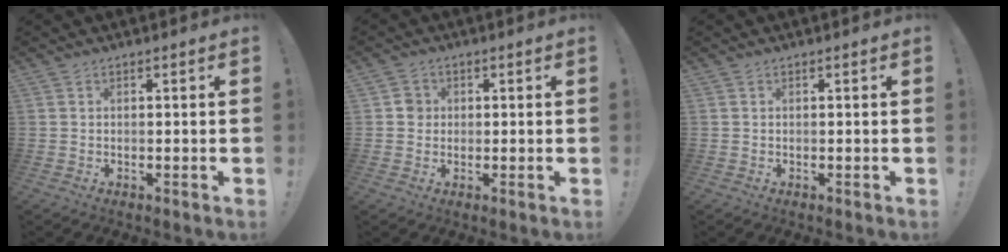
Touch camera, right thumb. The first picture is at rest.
{"total": 3.3, "force": [0.1, 3.1, 1.0], "torque": [-0.002, 0.002, -0.001]}
{"total": 0.0}